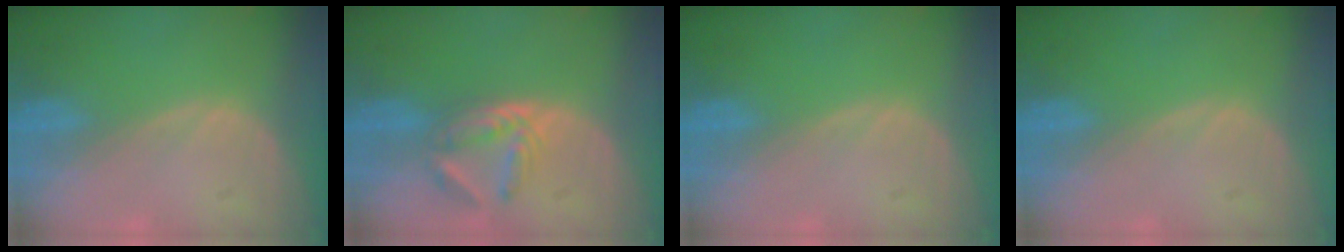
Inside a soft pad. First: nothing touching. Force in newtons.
{"total": 5.8, "press": 4.9, "slide": 3.1}
{"total": 0.0}
{"total": 0.0}